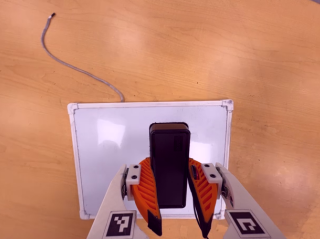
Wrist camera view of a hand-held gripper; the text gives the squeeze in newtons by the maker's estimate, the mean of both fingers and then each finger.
{"total": 9.4, "left": 7.8, "right": 10.9}